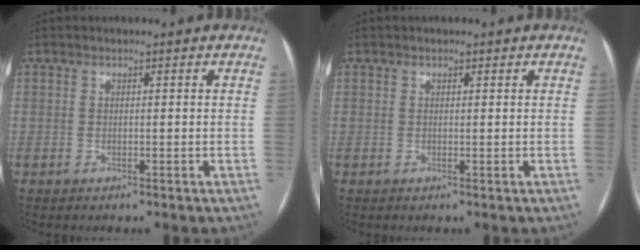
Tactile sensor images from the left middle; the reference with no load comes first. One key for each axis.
{"total": 0.6, "fx": 0.4, "fy": 0.3, "fz": 0.4, "tx": -0.011, "ty": 0.002, "tz": 0.007}